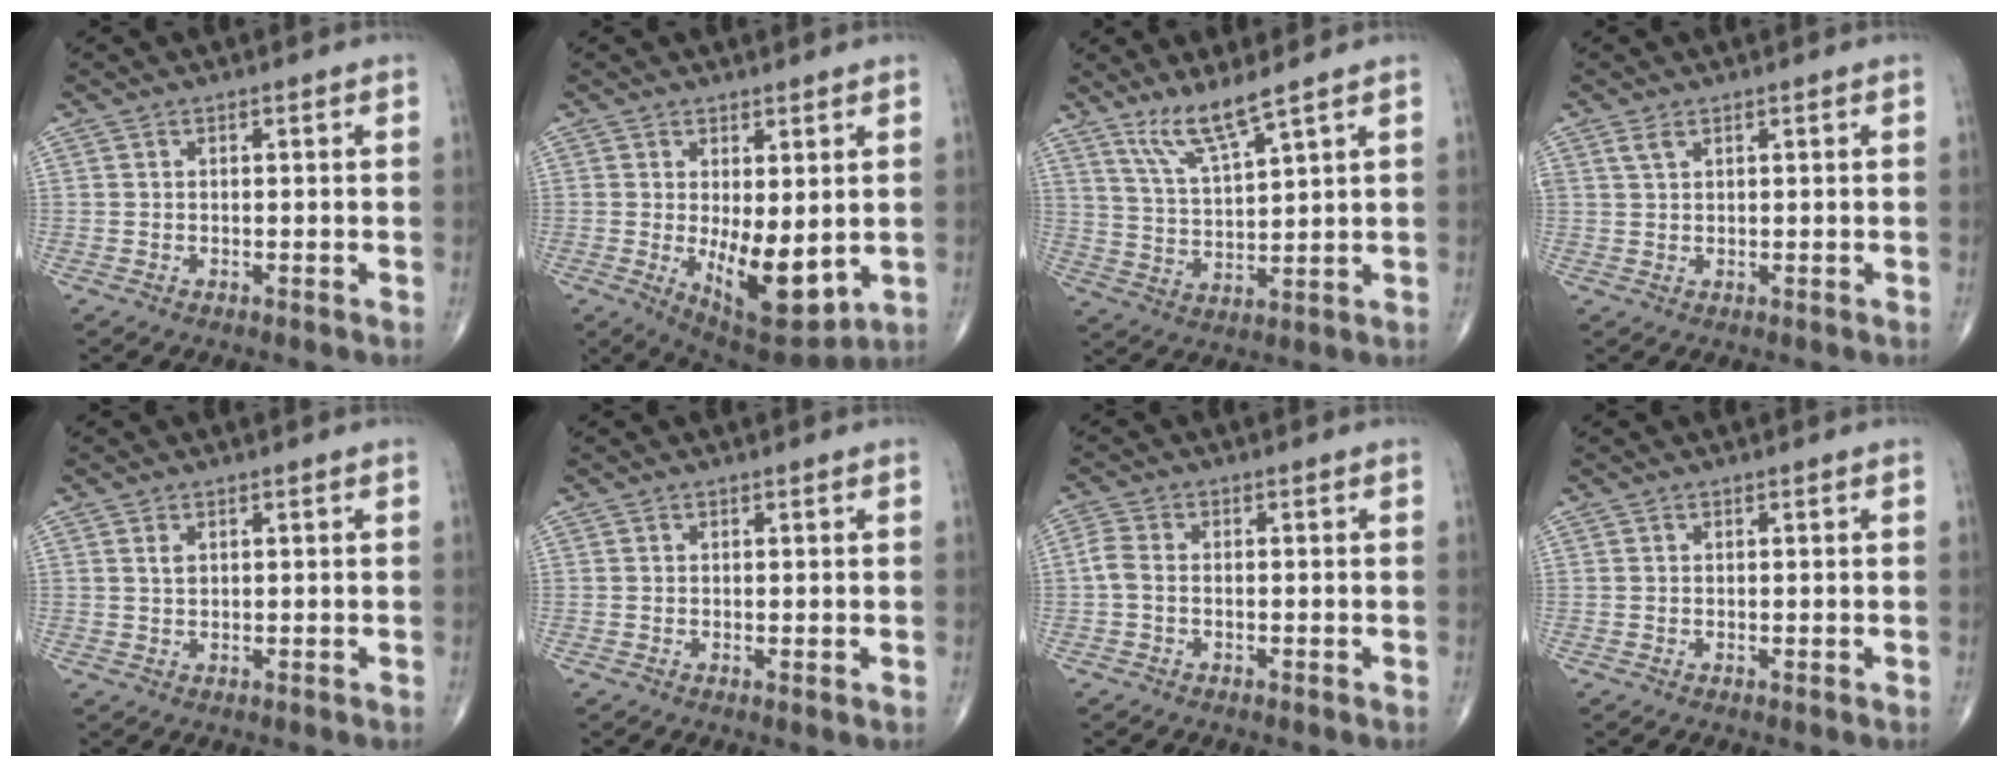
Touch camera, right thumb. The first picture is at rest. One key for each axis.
{"total": 11.6, "fx": -1.1, "fy": 5.0, "fz": 10.4, "tx": -0.140, "ty": -0.028, "tz": 0.003}
{"total": 7.5, "fx": 5.7, "fy": 0.4, "fz": 4.9, "tx": -0.100, "ty": -0.045, "tz": 0.122}
{"total": 1.6, "fx": 1.0, "fy": 0.7, "fz": 1.0, "tx": -0.021, "ty": 0.003, "tz": 0.024}
{"total": 1.4, "fx": 0.6, "fy": 0.9, "fz": 1.0, "tx": -0.017, "ty": 0.000, "tz": 0.014}
{"total": 0.5, "fx": 0.1, "fy": 0.1, "fz": 0.5, "tx": -0.011, "ty": -0.003, "tz": 0.000}
{"total": 2.7, "fx": -0.5, "fy": 1.7, "fz": 2.1, "tx": -0.051, "ty": 0.005, "tz": -0.018}
{"total": 0.0}